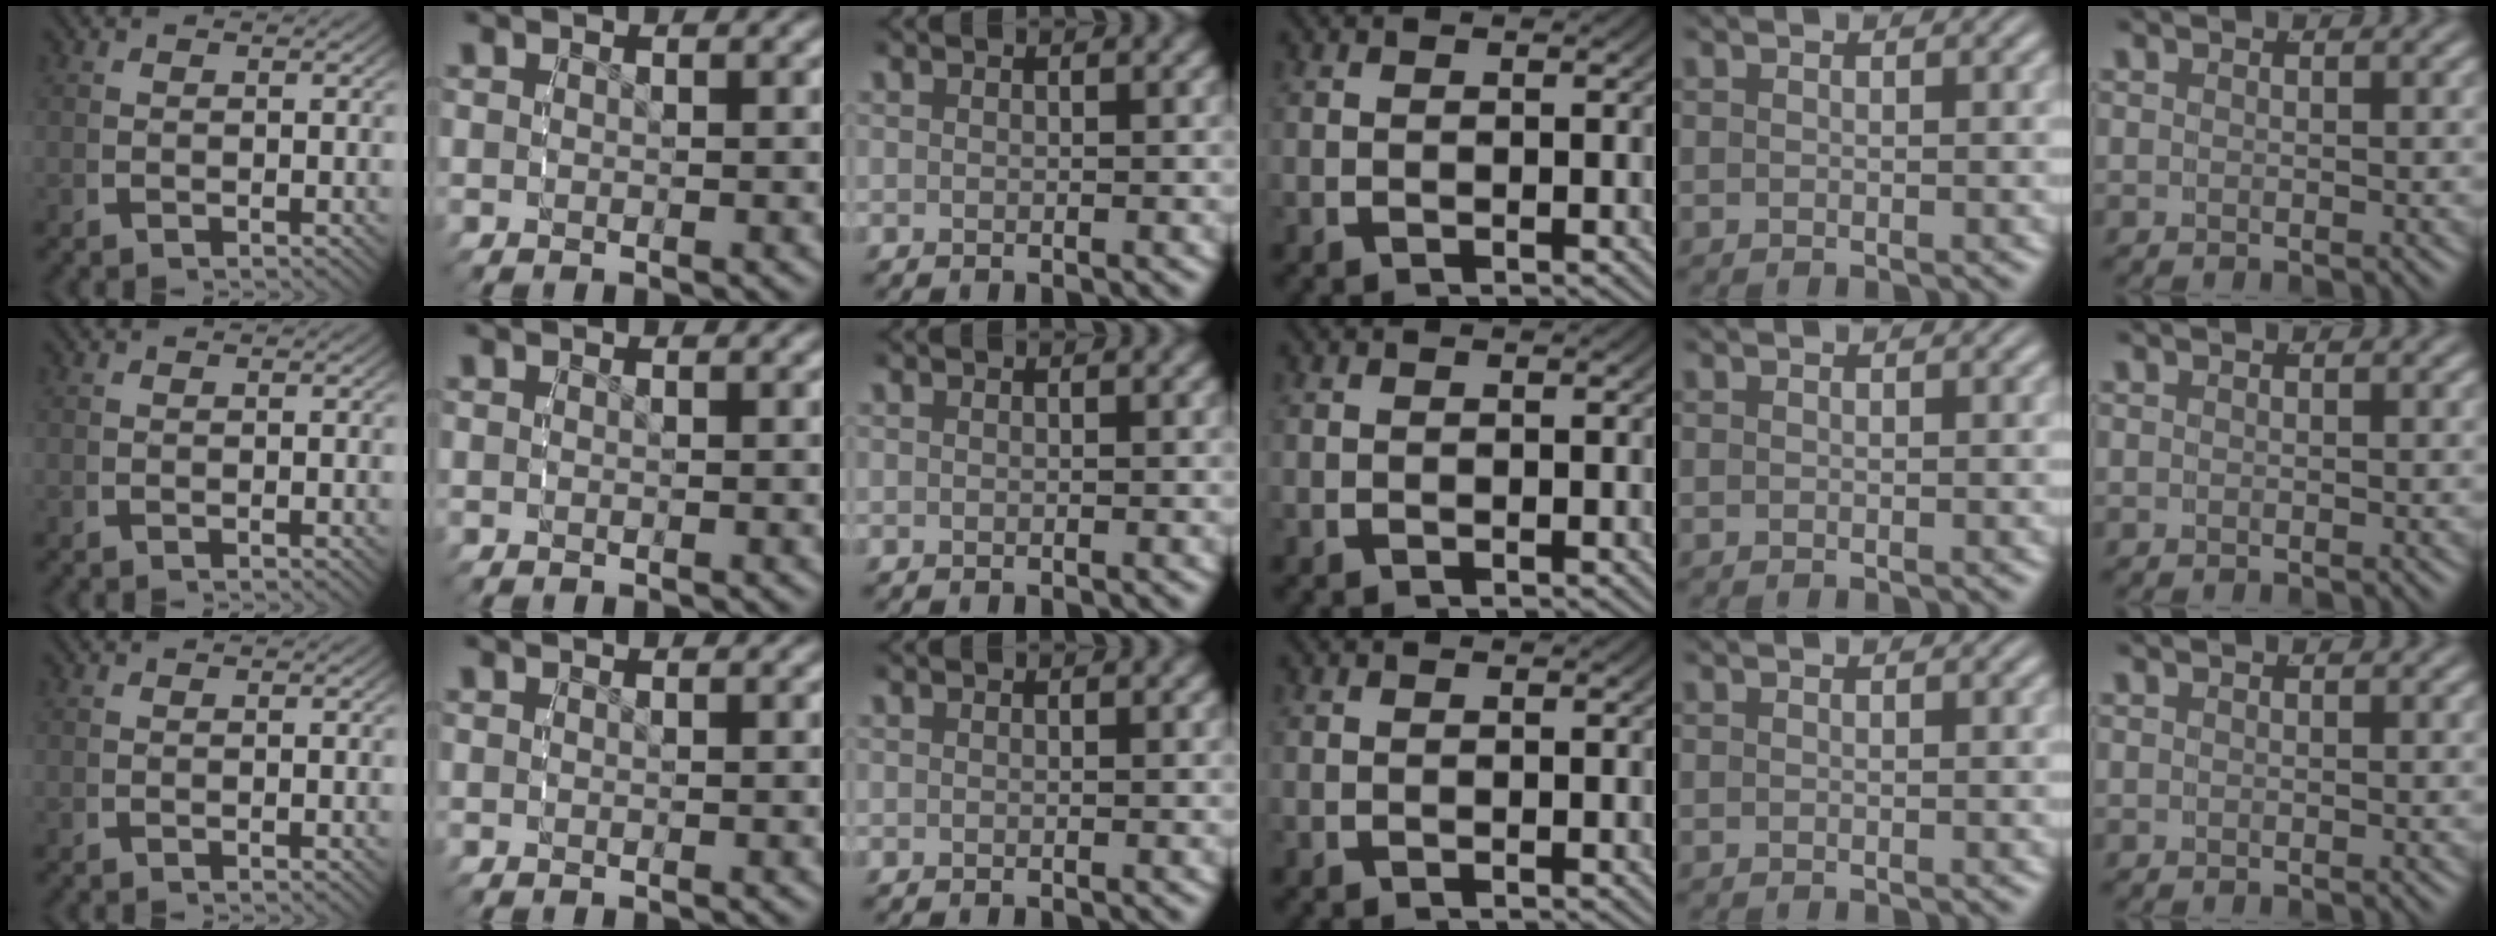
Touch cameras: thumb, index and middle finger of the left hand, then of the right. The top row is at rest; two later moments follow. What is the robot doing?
{"motion": "reach", "object": "jewelry box"}